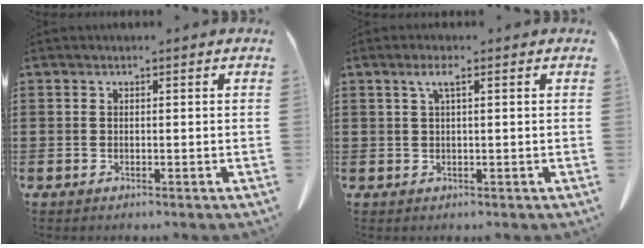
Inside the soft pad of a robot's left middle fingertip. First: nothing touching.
{"total": 2.2, "force": [0.7, 0.2, 2.0], "torque": [-0.042, 0.002, 0.012]}